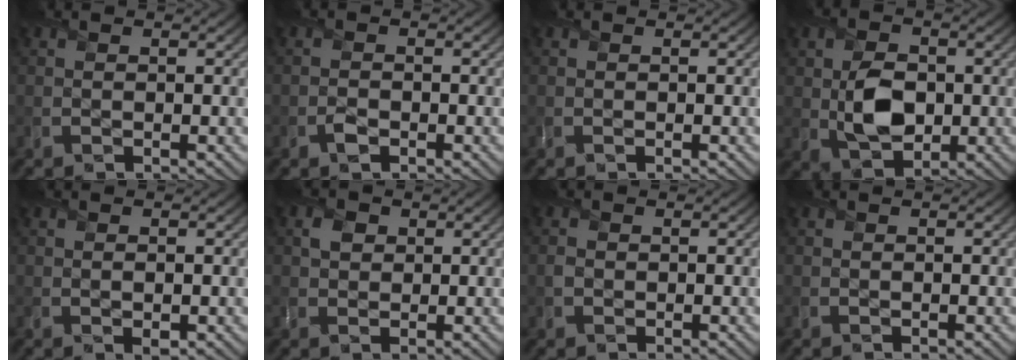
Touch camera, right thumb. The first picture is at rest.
{"total": 1.3, "force": [-0.9, 0.7, 0.7], "torque": [-0.014, -0.004, -0.020]}
{"total": 0.0}
{"total": 6.5, "force": [-0.3, 4.5, 4.6], "torque": [-0.097, -0.009, -0.006]}
{"total": 0.9, "force": [-0.1, 0.4, 0.9], "torque": [-0.015, -0.004, 0.001]}
{"total": 1.9, "force": [0.8, 1.6, 0.7], "torque": [-0.017, 0.002, 0.012]}
{"total": 1.0, "force": [0.0, 0.8, 0.5], "torque": [-0.015, -0.001, -0.001]}
{"total": 0.0}